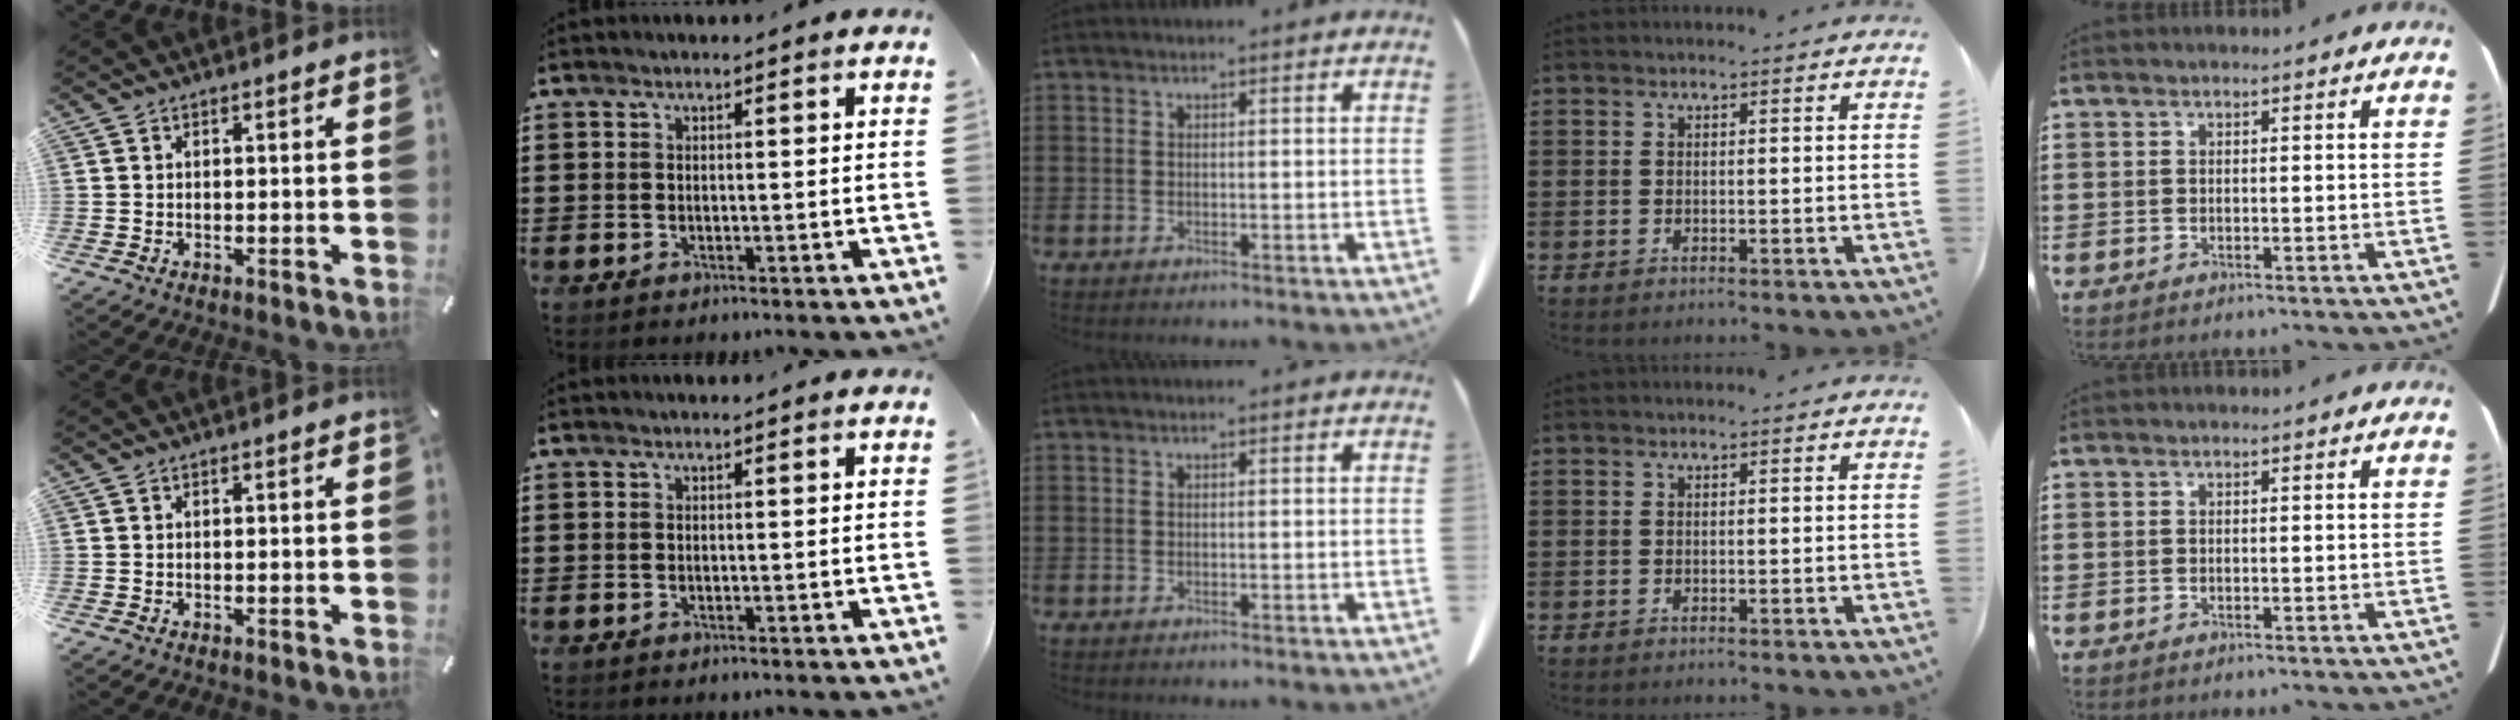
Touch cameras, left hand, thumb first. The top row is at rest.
{}